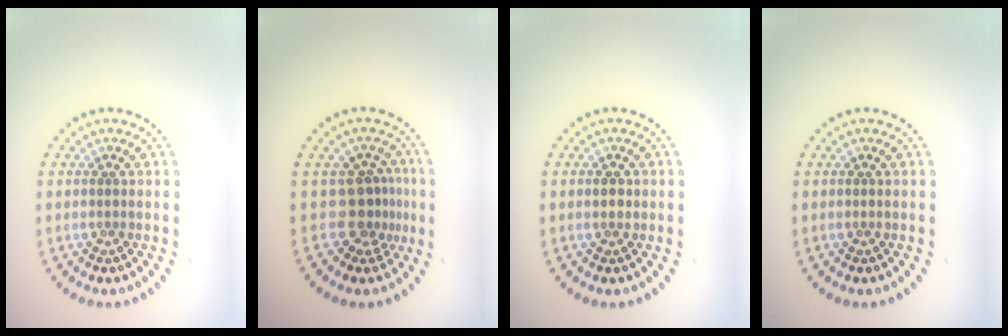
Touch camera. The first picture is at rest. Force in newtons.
{"total": 2.8, "press": 1.9, "slide": 2.0}
{"total": 1.0, "press": 1.0, "slide": 0.2}
{"total": 0.0}